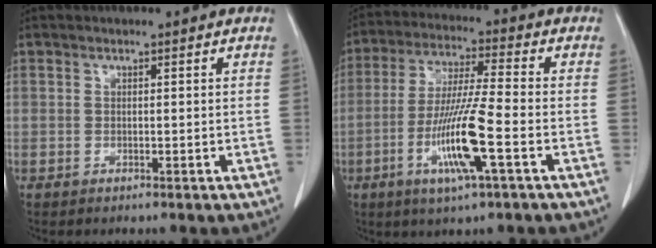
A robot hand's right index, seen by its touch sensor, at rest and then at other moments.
{"total": 12.1, "force": [-4.2, 0.1, 11.3], "torque": [-0.224, -0.014, -0.081]}